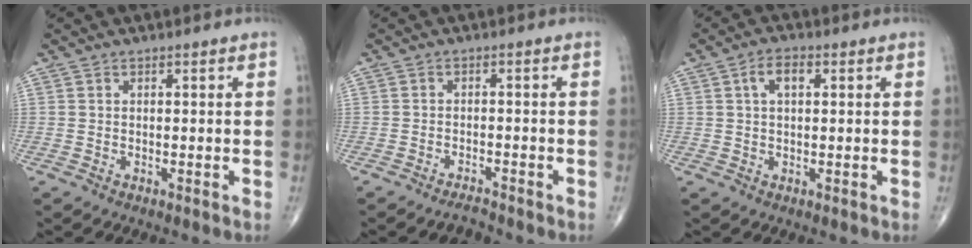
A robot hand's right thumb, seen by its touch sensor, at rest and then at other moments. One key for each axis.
{"total": 1.8, "fx": -1.8, "fy": 0.2, "fz": 0.3, "tx": -0.008, "ty": 0.007, "tz": -0.032}
{"total": 4.0, "fx": 1.2, "fy": 2.0, "fz": 3.2, "tx": -0.058, "ty": 0.010, "tz": 0.021}